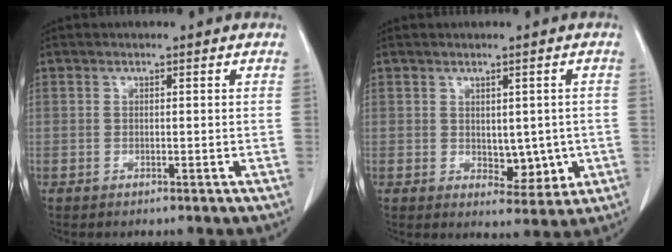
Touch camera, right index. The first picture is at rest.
{"total": 5.2, "force": [-0.4, 2.9, 4.2], "torque": [-0.045, -0.006, 0.008]}